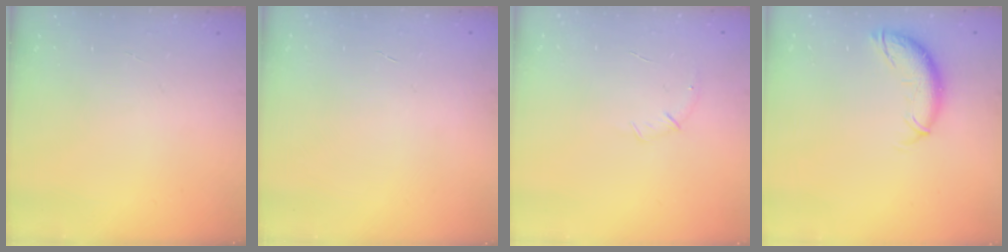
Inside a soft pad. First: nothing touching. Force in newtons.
{"total": 0.0}
{"total": 5.1, "press": 4.9, "slide": 1.4}
{"total": 9.9, "press": 9.8, "slide": 1.4}